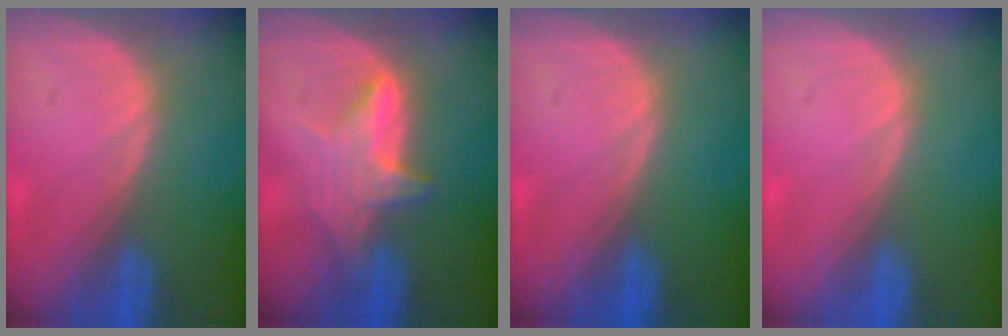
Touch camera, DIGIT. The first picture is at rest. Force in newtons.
{"total": 5.8, "press": 5.7, "slide": 0.9}
{"total": 0.0}
{"total": 0.0}